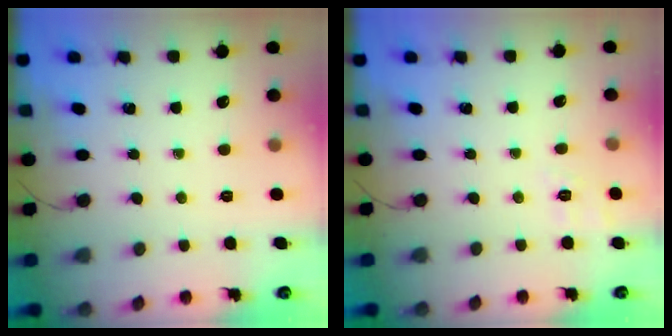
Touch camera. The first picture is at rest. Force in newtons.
{"total": 7.2, "press": 6.9, "slide": 2.1}